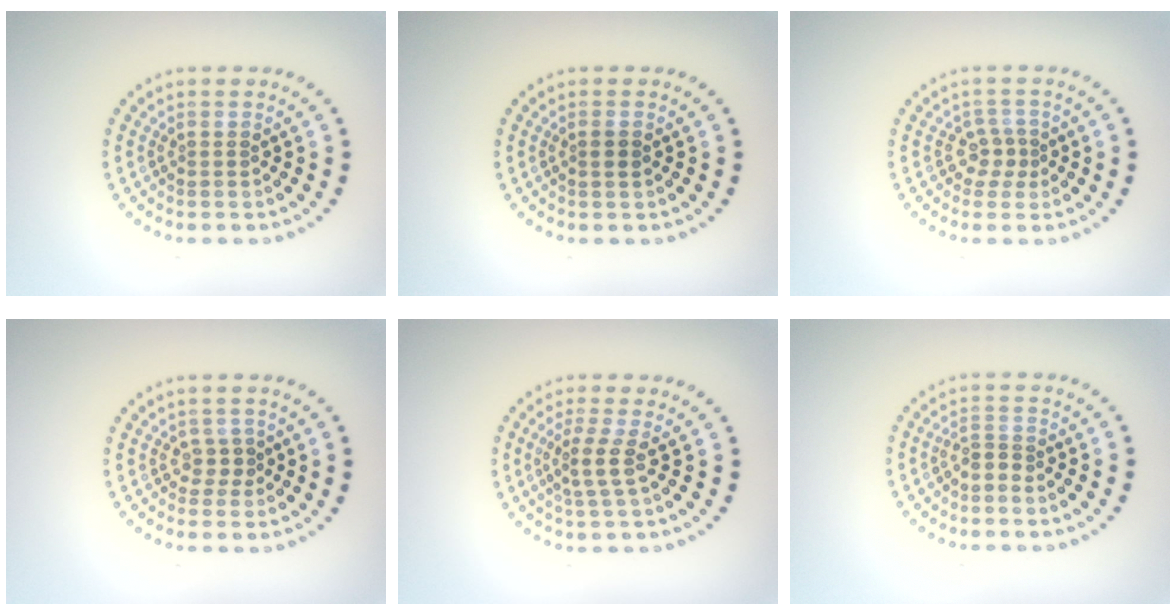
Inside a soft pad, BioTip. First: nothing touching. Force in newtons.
{"total": 0.9, "press": 0.8, "slide": 0.3}
{"total": 2.0, "press": 1.5, "slide": 1.3}
{"total": 1.3, "press": 0.9, "slide": 0.9}
{"total": 2.1, "press": 1.6, "slide": 1.3}
{"total": 1.7, "press": 1.2, "slide": 1.2}